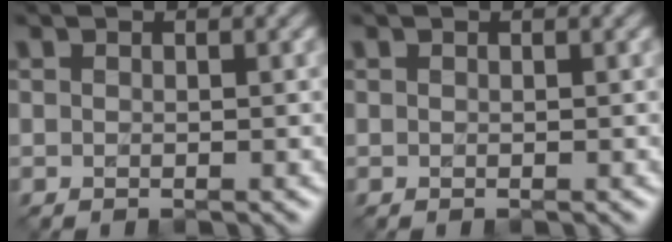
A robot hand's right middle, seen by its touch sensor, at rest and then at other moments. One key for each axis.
{"total": 0.0}